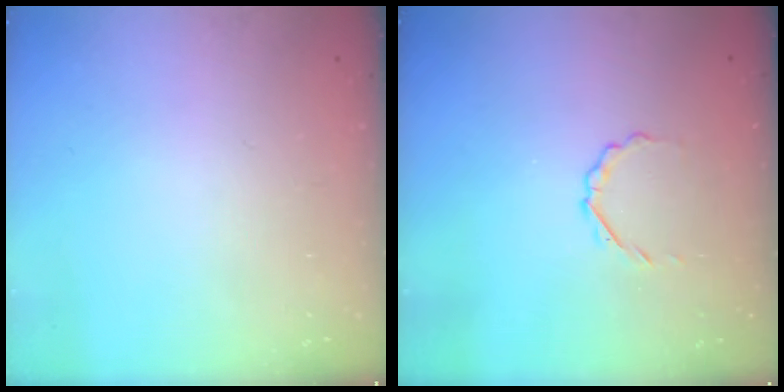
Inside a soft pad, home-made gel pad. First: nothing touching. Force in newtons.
{"total": 2.1, "press": 2.0, "slide": 0.8}